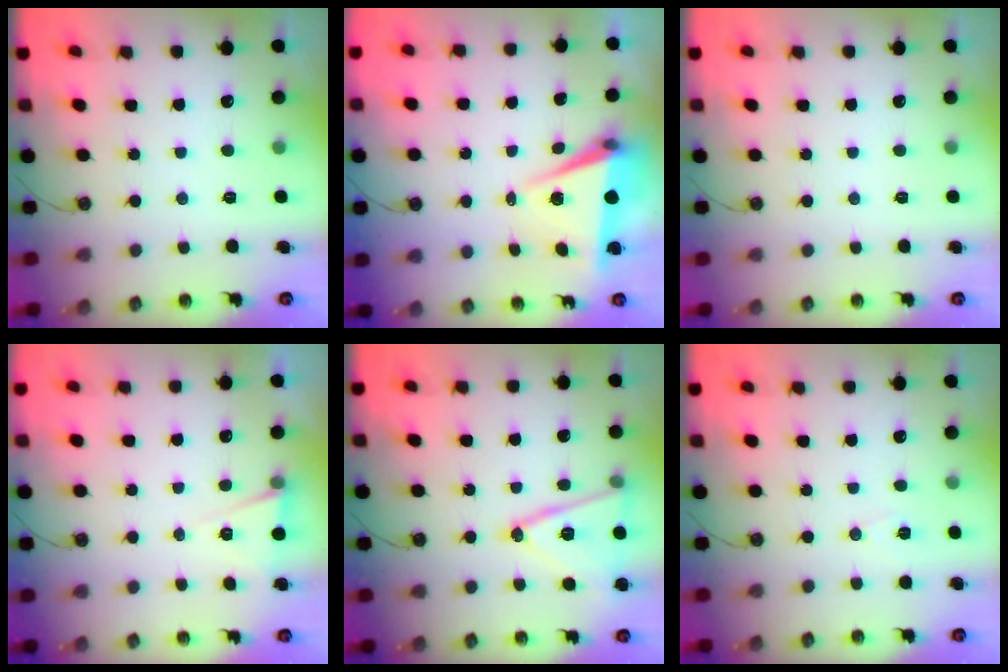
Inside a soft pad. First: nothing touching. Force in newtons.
{"total": 7.6, "press": 6.3, "slide": 4.2}
{"total": 0.0}
{"total": 5.7, "press": 3.3, "slide": 4.6}
{"total": 15.7, "press": 15.3, "slide": 3.4}
{"total": 6.3, "press": 4.4, "slide": 4.5}